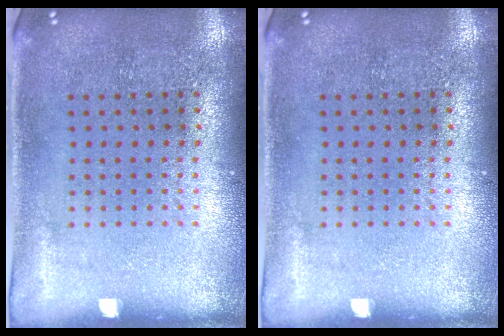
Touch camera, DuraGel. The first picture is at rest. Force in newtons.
{"total": 0.0}